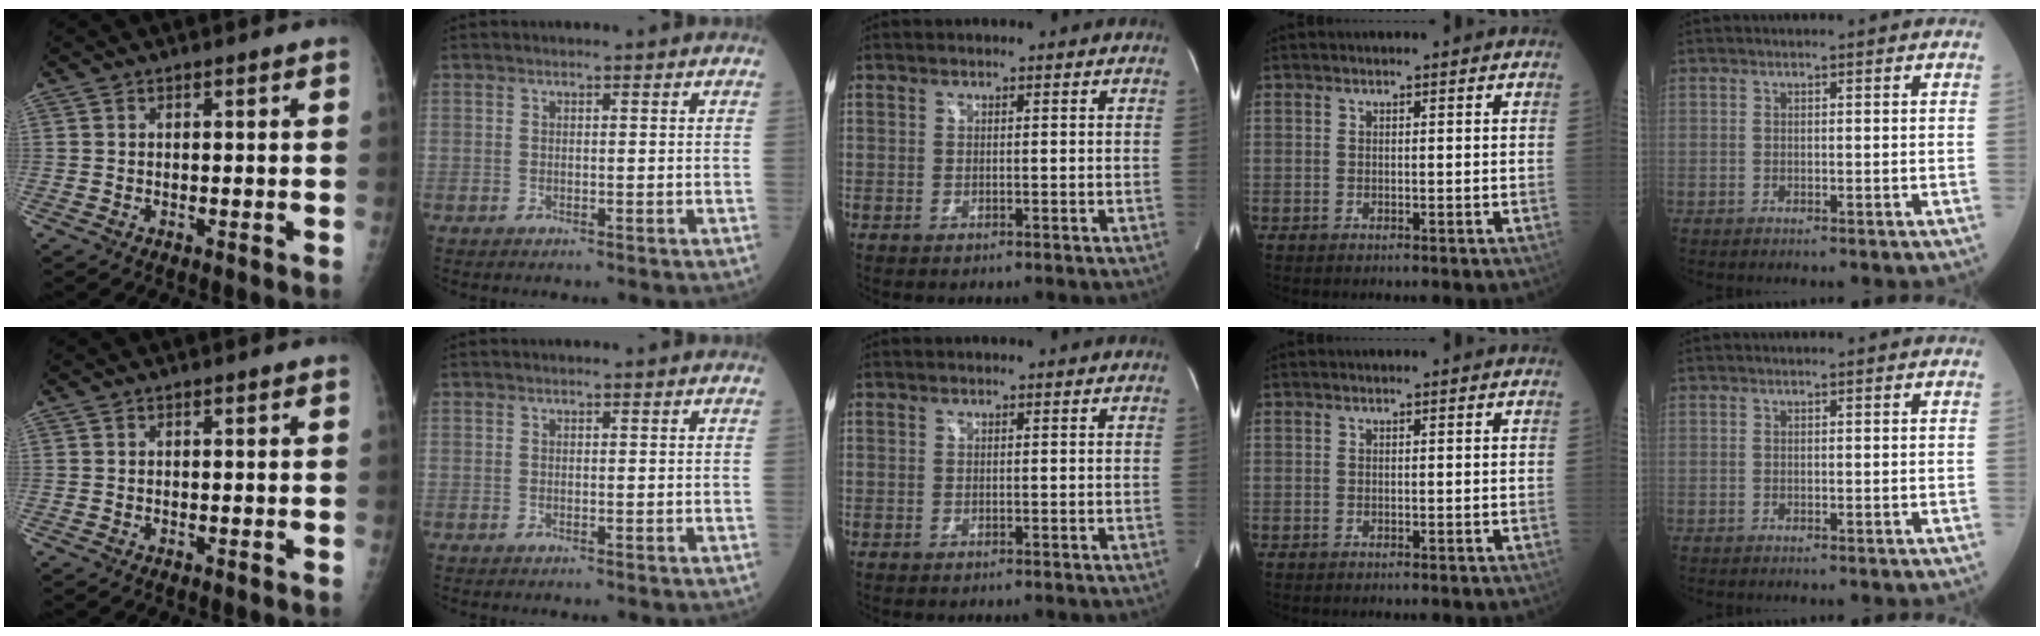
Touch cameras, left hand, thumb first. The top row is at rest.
{}